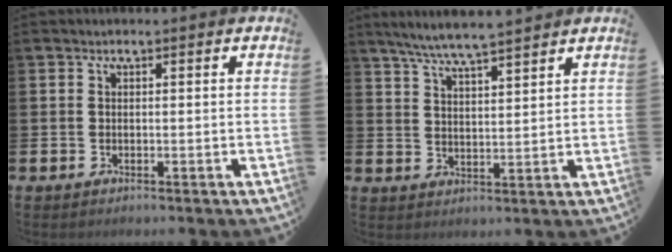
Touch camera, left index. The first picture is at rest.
{"total": 6.1, "force": [5.8, -0.1, 1.9], "torque": [-0.059, -0.023, 0.104]}